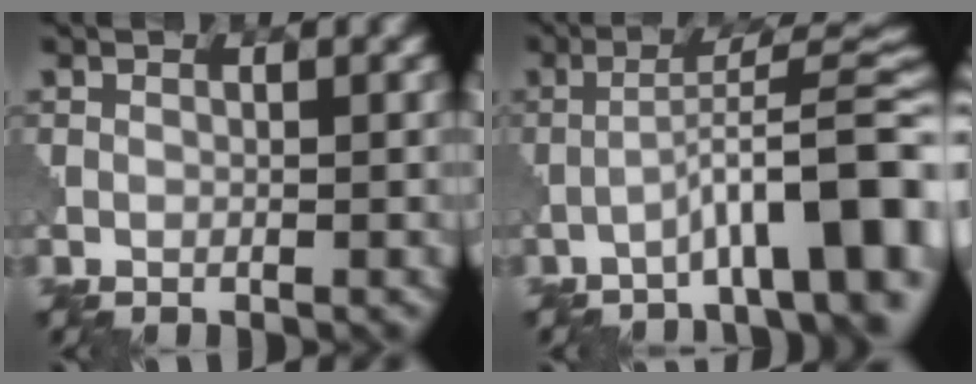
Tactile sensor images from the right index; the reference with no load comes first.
{"total": 9.2, "force": [-4.1, 1.6, 8.1], "torque": [-0.108, 0.030, -0.056]}